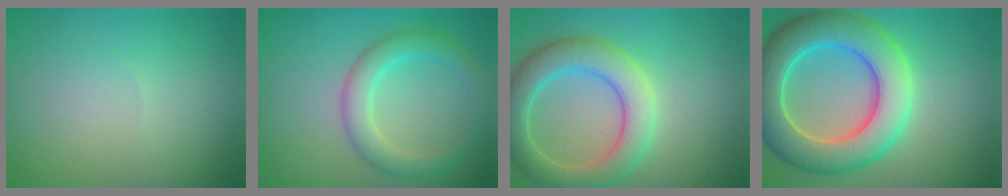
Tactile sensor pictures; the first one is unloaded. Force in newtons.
{"total": 3.4, "press": 3.3, "slide": 0.3}
{"total": 5.5, "press": 5.5, "slide": 0.3}
{"total": 8.8, "press": 8.8, "slide": 0.3}